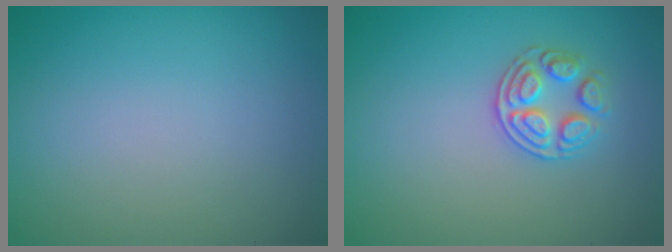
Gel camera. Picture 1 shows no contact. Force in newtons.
{"total": 2.7, "press": 2.4, "slide": 1.1}